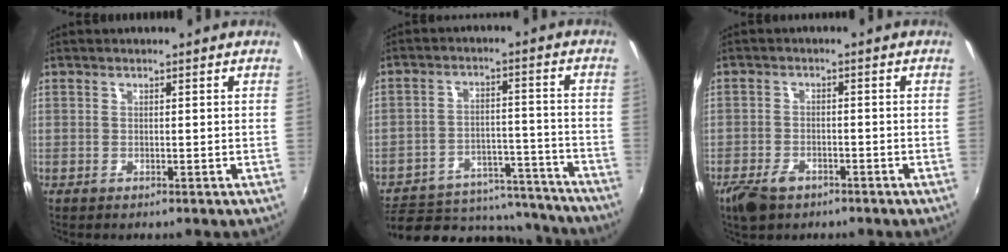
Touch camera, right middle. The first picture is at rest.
{"total": 18.3, "force": [-14.8, 8.9, 6.0], "torque": [-0.125, 0.035, -0.174]}
{"total": 6.4, "force": [-4.4, 3.4, 3.2], "torque": [-0.091, -0.014, -0.079]}